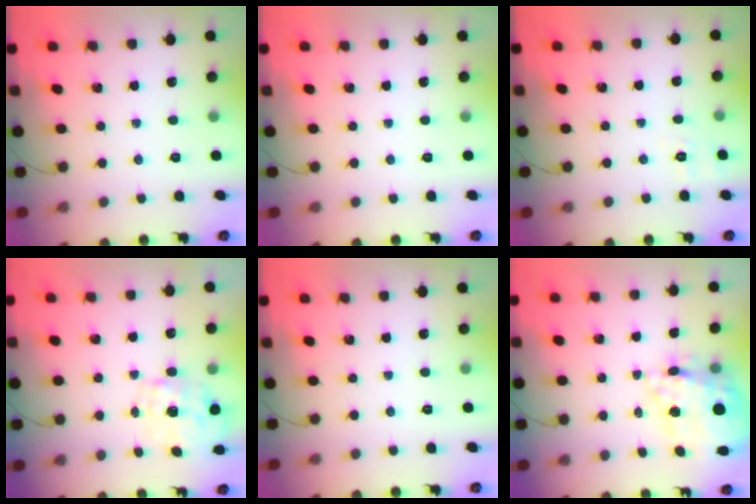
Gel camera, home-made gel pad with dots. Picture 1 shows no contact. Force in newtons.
{"total": 0.0}
{"total": 2.0, "press": 0.8, "slide": 1.8}
{"total": 1.6, "press": 1.4, "slide": 0.7}
{"total": 0.0}
{"total": 19.9, "press": 19.4, "slide": 4.2}